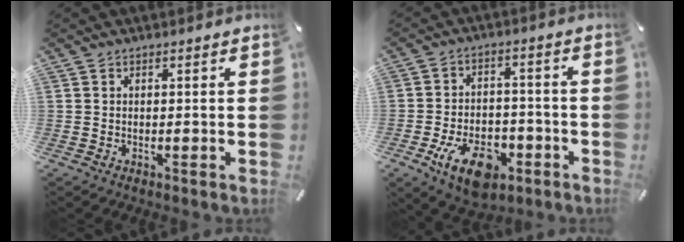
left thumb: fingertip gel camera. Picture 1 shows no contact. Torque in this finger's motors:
{"motor_torque": [-0.23, 2.22, 1.49, 0.81, 0.11]}